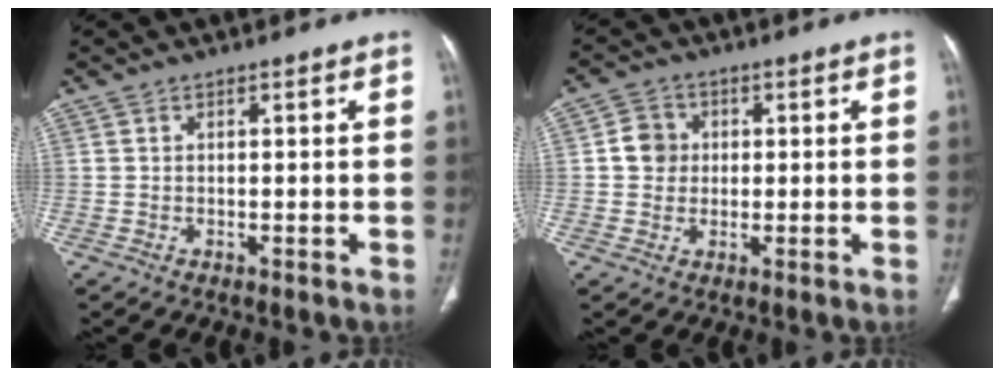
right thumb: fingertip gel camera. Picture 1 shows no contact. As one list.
[{"total": 4.7, "force": [0.5, 4.4, 1.7], "torque": [-0.010, 0.004, 0.003]}]